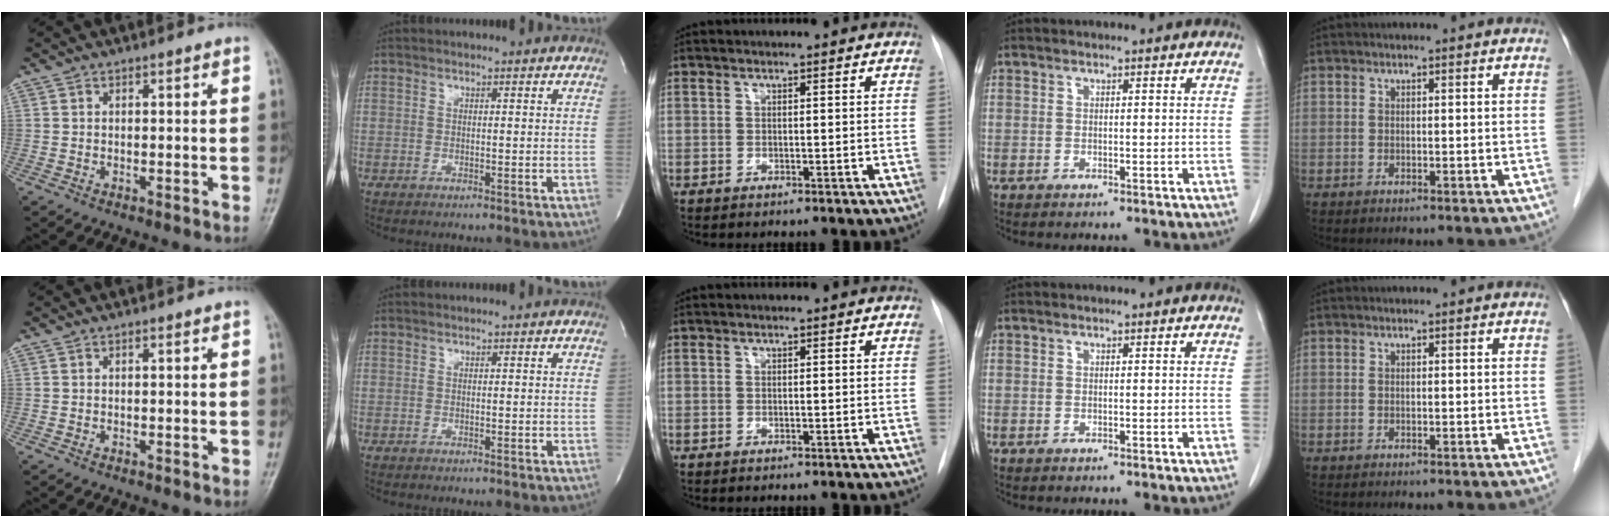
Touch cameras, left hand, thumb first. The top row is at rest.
{}